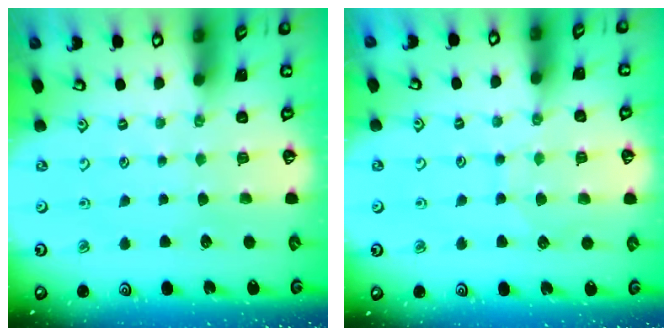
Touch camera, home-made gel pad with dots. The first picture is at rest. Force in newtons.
{"total": 7.1, "press": 7.0, "slide": 0.5}